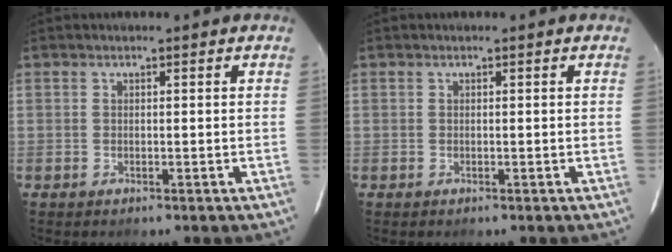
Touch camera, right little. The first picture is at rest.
{"total": 0.0}